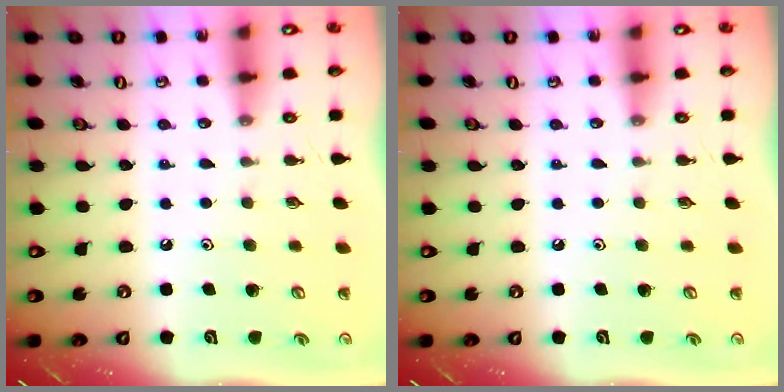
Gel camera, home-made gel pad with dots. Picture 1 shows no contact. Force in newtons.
{"total": 0.0}